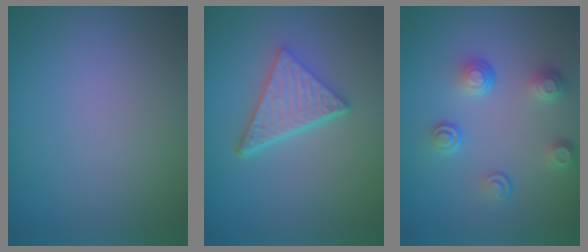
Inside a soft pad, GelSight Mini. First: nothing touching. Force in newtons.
{"total": 5.0, "press": 3.6, "slide": 3.5}
{"total": 3.8, "press": 2.8, "slide": 2.5}